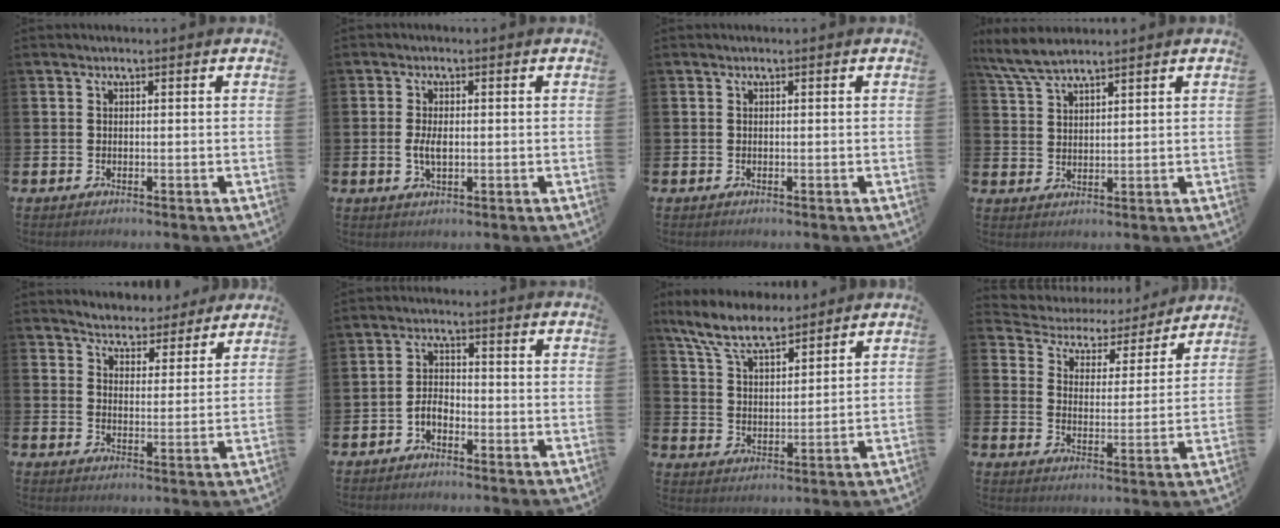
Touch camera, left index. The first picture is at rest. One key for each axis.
{"total": 2.6, "fx": -0.4, "fy": 1.2, "fz": 2.3, "tx": -0.035, "ty": 0.000, "tz": -0.011}
{"total": 0.0}
{"total": 5.2, "fx": 4.8, "fy": 0.8, "fz": 2.0, "tx": -0.054, "ty": -0.013, "tz": 0.089}
{"total": 4.6, "fx": 4.4, "fy": 1.0, "fz": -0.6, "tx": -0.007, "ty": -0.035, "tz": 0.077}
{"total": 2.5, "fx": -2.0, "fy": 1.1, "fz": 1.1, "tx": -0.029, "ty": 0.011, "tz": -0.039}
{"total": 7.9, "fx": 6.9, "fy": 2.2, "fz": 3.2, "tx": -0.093, "ty": -0.022, "tz": 0.128}
{"total": 4.6, "fx": 4.1, "fy": 2.1, "fz": 0.2, "tx": -0.027, "ty": -0.037, "tz": 0.062}